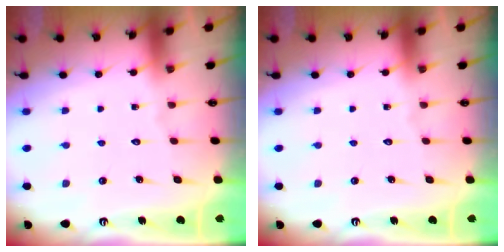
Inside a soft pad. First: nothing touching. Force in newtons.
{"total": 0.0}